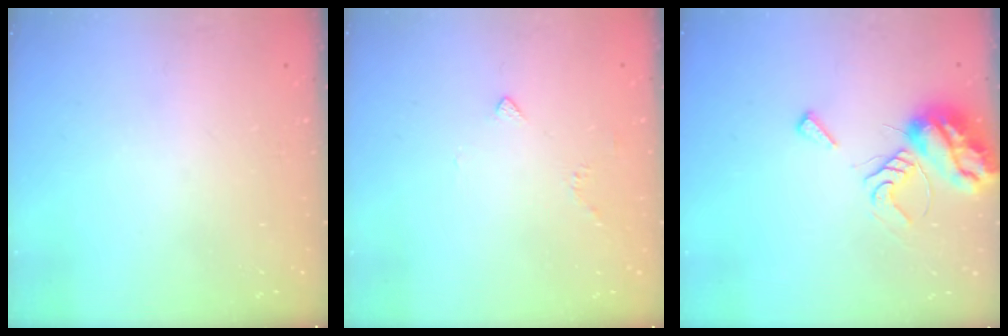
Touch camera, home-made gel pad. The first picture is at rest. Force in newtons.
{"total": 2.4, "press": 2.4, "slide": 0.6}
{"total": 9.3, "press": 9.3, "slide": 0.9}